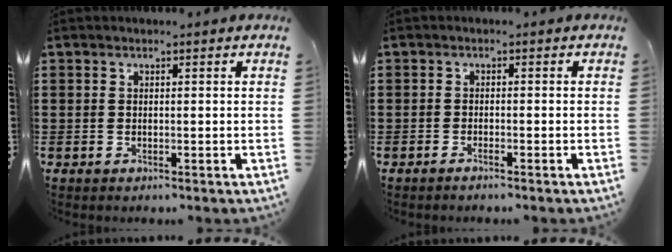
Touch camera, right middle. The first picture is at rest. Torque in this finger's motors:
{"motor_torque": [-0.35, 0.31, 0.00, -0.01]}